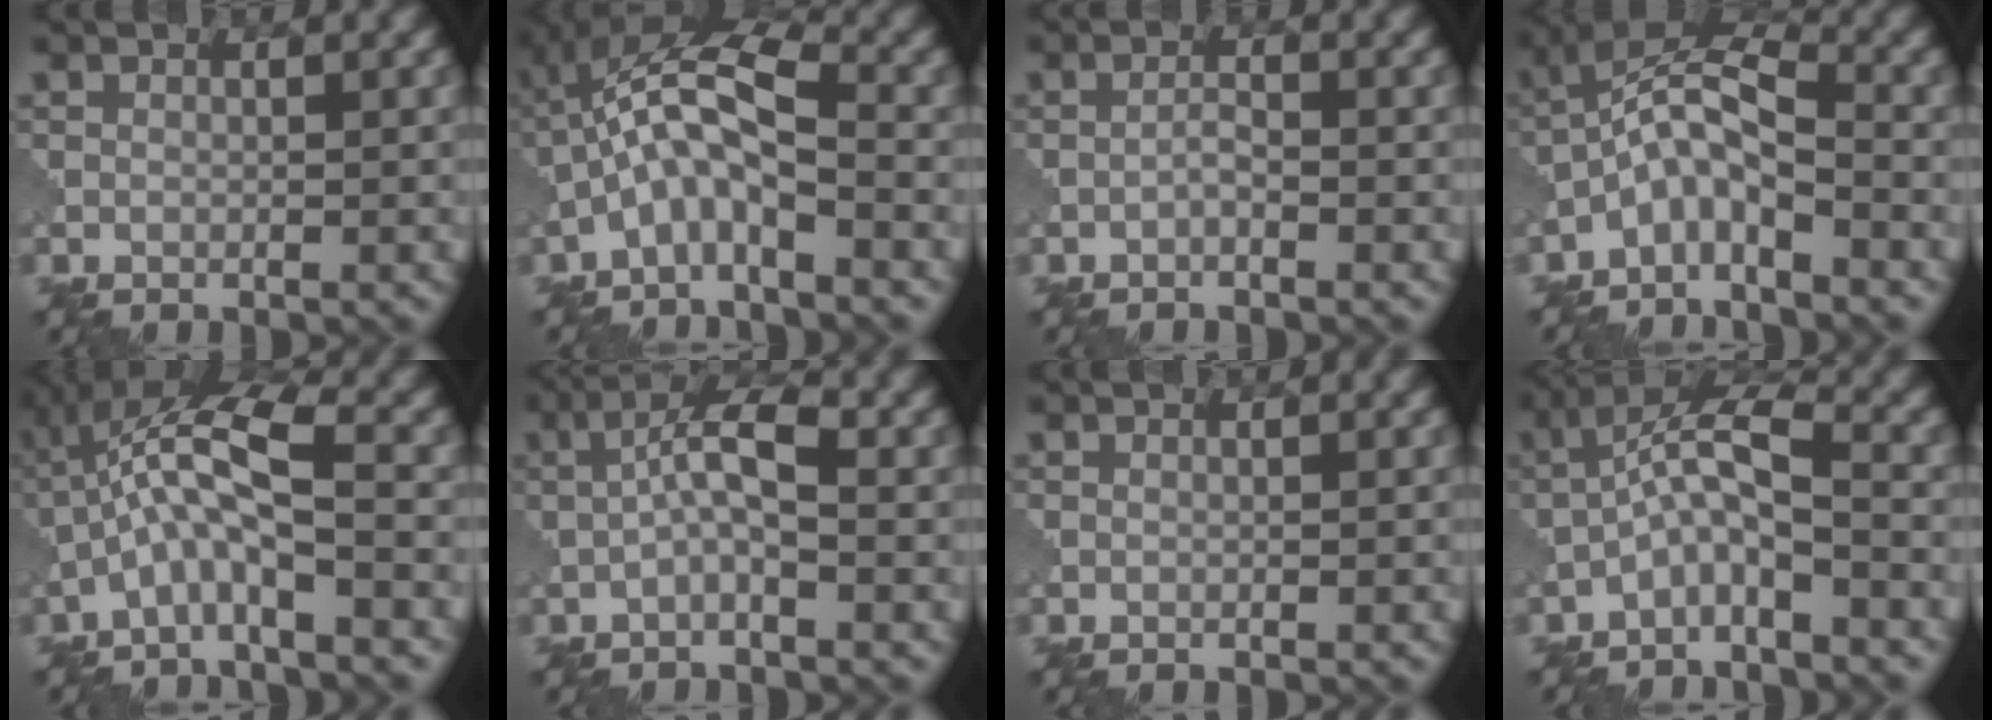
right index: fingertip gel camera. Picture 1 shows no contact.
{"total": 5.7, "force": [-1.6, 1.7, 5.2], "torque": [-0.106, 0.025, -0.040]}
{"total": 1.0, "force": [-0.6, 0.2, 0.8], "torque": [-0.016, 0.005, -0.014]}
{"total": 5.5, "force": [-2.5, 1.9, 4.5], "torque": [-0.088, 0.019, -0.058]}
{"total": 6.2, "force": [-1.4, 1.3, 5.9], "torque": [-0.123, 0.025, -0.039]}
{"total": 4.2, "force": [-0.1, 1.1, 4.0], "torque": [-0.078, 0.017, -0.012]}
{"total": 0.0}
{"total": 4.8, "force": [-1.7, 1.2, 4.3], "torque": [-0.084, 0.020, -0.043]}